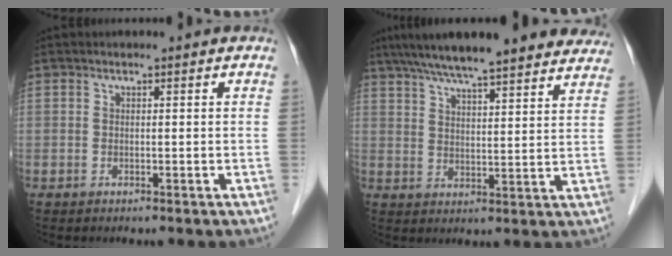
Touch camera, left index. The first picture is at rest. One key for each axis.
{"total": 22.8, "fx": 19.6, "fy": 3.1, "fz": 11.3, "tx": -0.175, "ty": 0.027, "tz": 0.257}